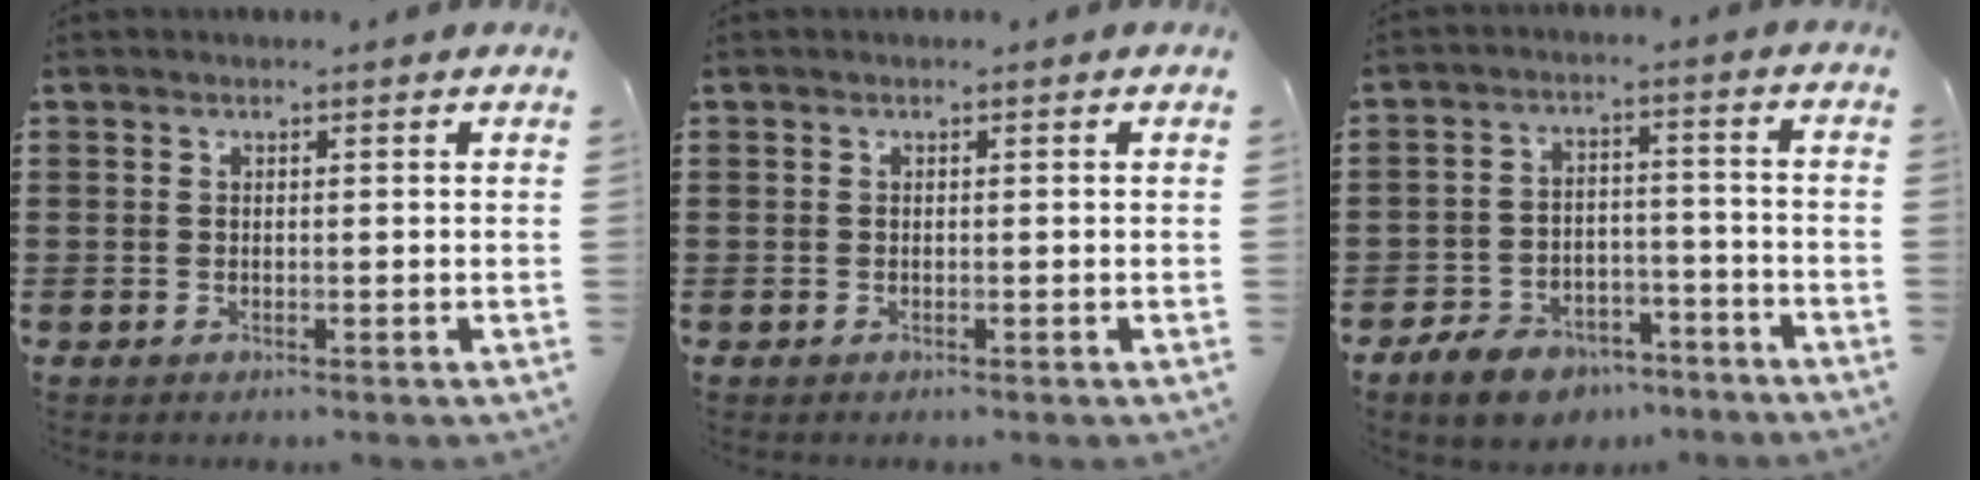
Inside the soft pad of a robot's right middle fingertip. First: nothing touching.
{"total": 0.0}
{"total": 7.0, "force": [-6.3, 2.5, 1.8], "torque": [-0.037, 0.025, -0.120]}